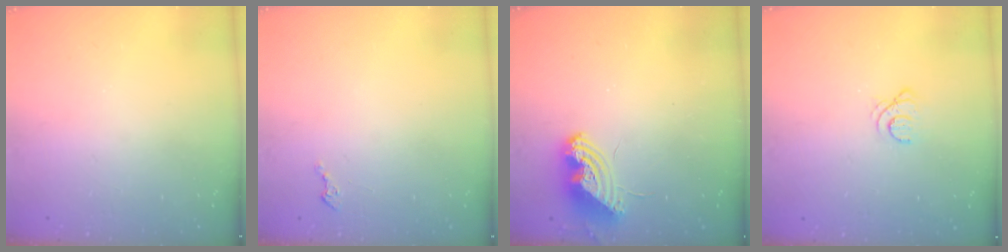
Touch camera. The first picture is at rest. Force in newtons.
{"total": 1.6, "press": 1.5, "slide": 0.2}
{"total": 9.6, "press": 9.6, "slide": 0.3}
{"total": 2.5, "press": 2.5, "slide": 0.3}